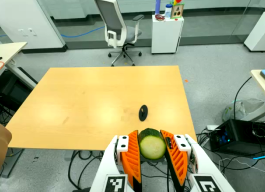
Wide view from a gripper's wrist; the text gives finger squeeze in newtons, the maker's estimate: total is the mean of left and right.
{"total": 12.2, "left": 12.5, "right": 11.8}